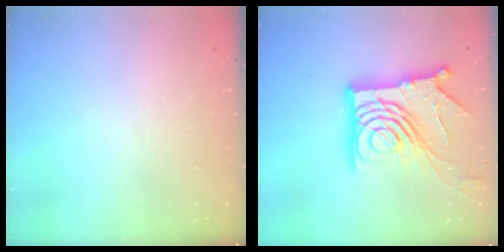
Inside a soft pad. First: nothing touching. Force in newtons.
{"total": 20.3, "press": 20.2, "slide": 2.3}